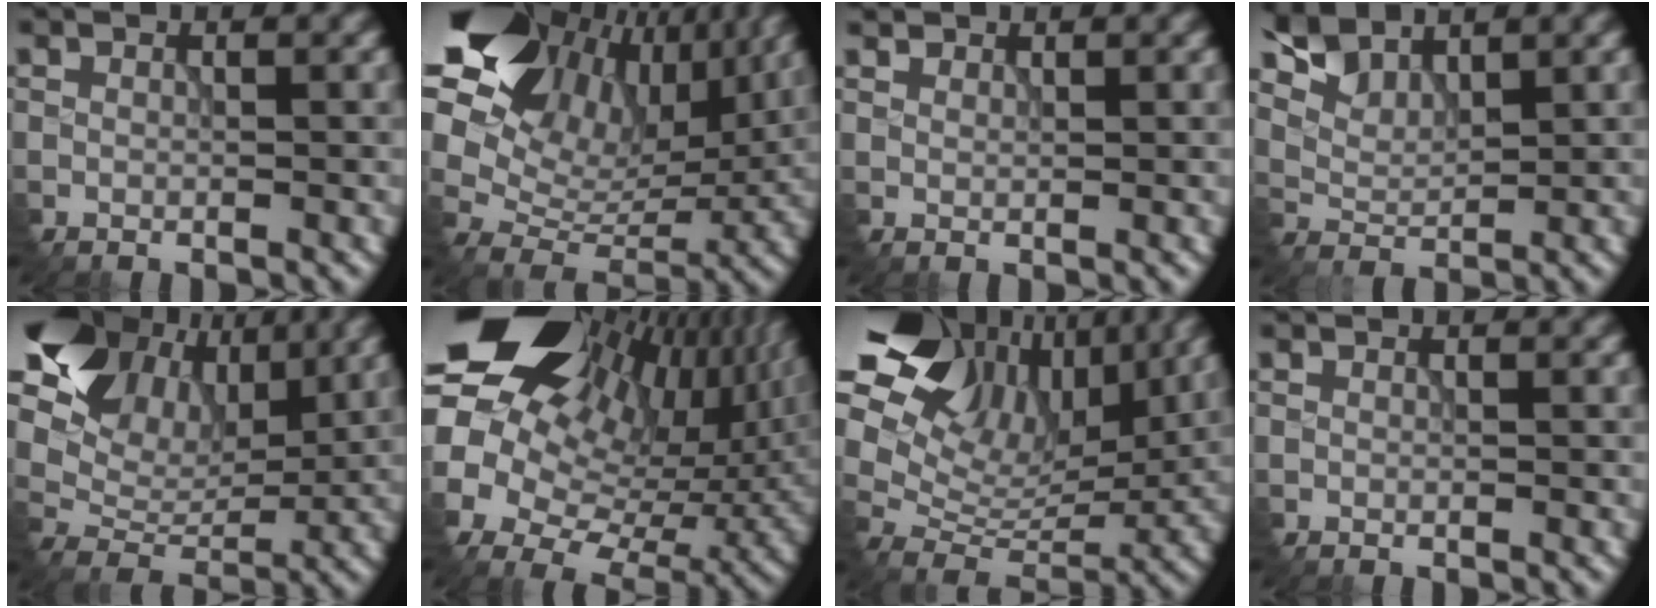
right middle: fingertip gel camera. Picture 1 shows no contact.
{"total": 15.3, "force": [8.9, 9.6, 7.9], "torque": [-0.172, 0.044, 0.159]}
{"total": 1.1, "force": [0.9, 0.5, 0.1], "torque": [-0.006, 0.003, 0.021]}
{"total": 4.1, "force": [3.5, 1.6, 1.5], "torque": [-0.042, 0.002, 0.067]}
{"total": 10.5, "force": [5.2, 6.9, 6.0], "torque": [-0.123, 0.007, 0.089]}
{"total": 21.1, "force": [7.6, 14.6, 13.1], "torque": [-0.275, 0.023, 0.151]}
{"total": 14.0, "force": [7.5, 8.7, 7.9], "torque": [-0.174, 0.036, 0.136]}
{"total": 0.0}